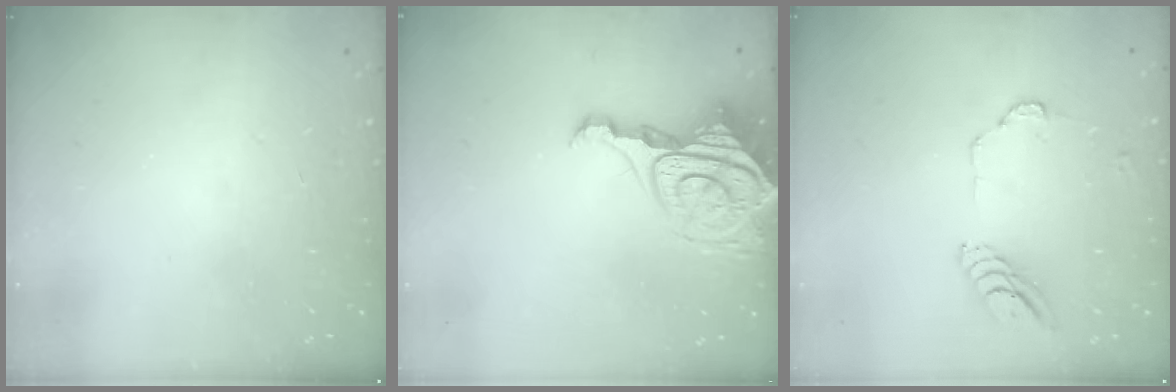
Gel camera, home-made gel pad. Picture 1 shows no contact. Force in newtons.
{"total": 13.2, "press": 13.1, "slide": 1.3}
{"total": 6.5, "press": 6.4, "slide": 0.4}